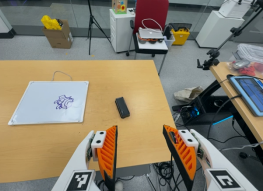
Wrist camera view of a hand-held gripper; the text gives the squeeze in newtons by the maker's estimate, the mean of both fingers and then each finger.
{"total": 0.0}